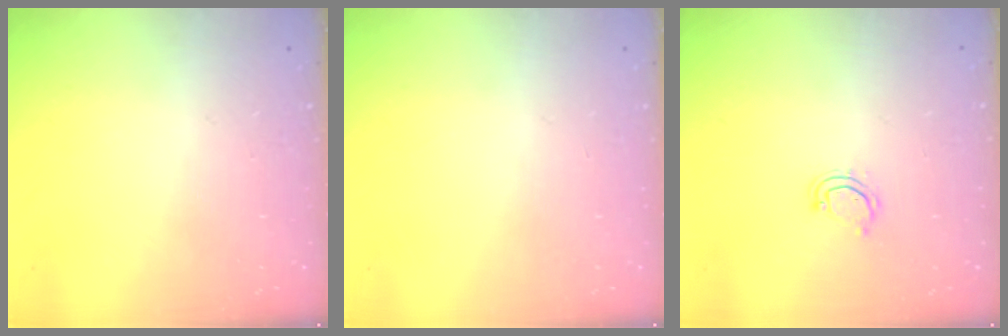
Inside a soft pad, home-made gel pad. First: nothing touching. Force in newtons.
{"total": 0.0}
{"total": 3.7, "press": 3.7, "slide": 0.3}